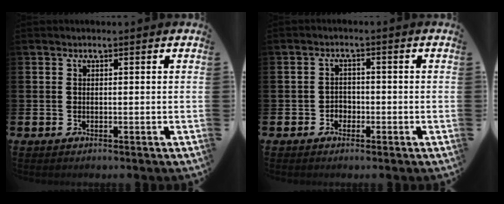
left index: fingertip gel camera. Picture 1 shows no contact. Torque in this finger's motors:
{"motor_torque": [0.10, 0.06, -0.07, 0.00]}